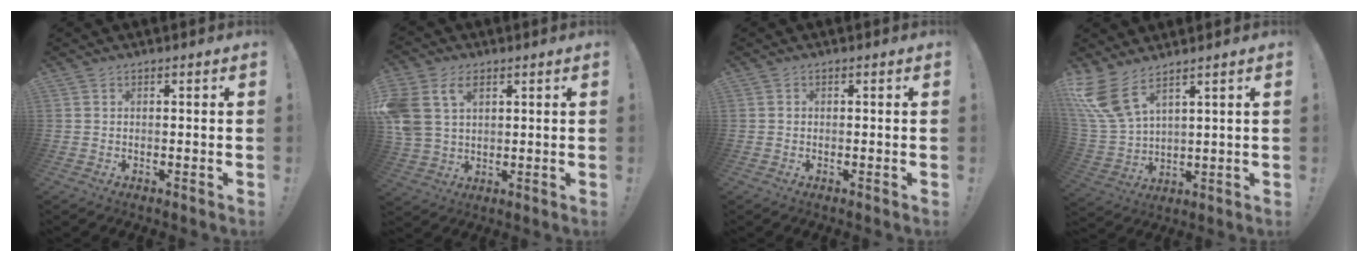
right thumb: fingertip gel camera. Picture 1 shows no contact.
{"total": 10.4, "force": [4.7, 7.2, 5.9], "torque": [-0.139, -0.011, 0.091]}
{"total": 0.5, "force": [-0.2, 0.5, 0.0], "torque": [0.000, 0.003, -0.003]}
{"total": 11.2, "force": [7.5, 4.2, 7.2], "torque": [-0.167, -0.036, 0.145]}